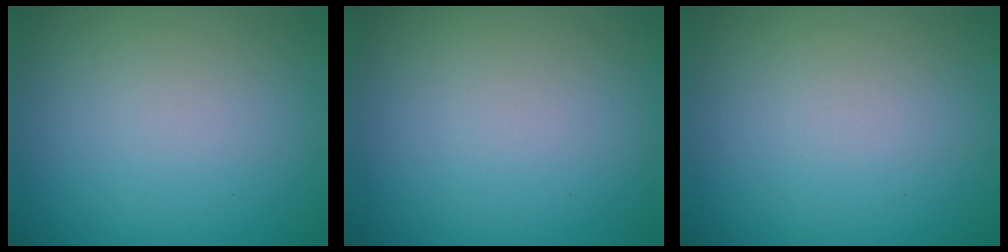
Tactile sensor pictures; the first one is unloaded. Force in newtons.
{"total": 0.0}
{"total": 0.0}